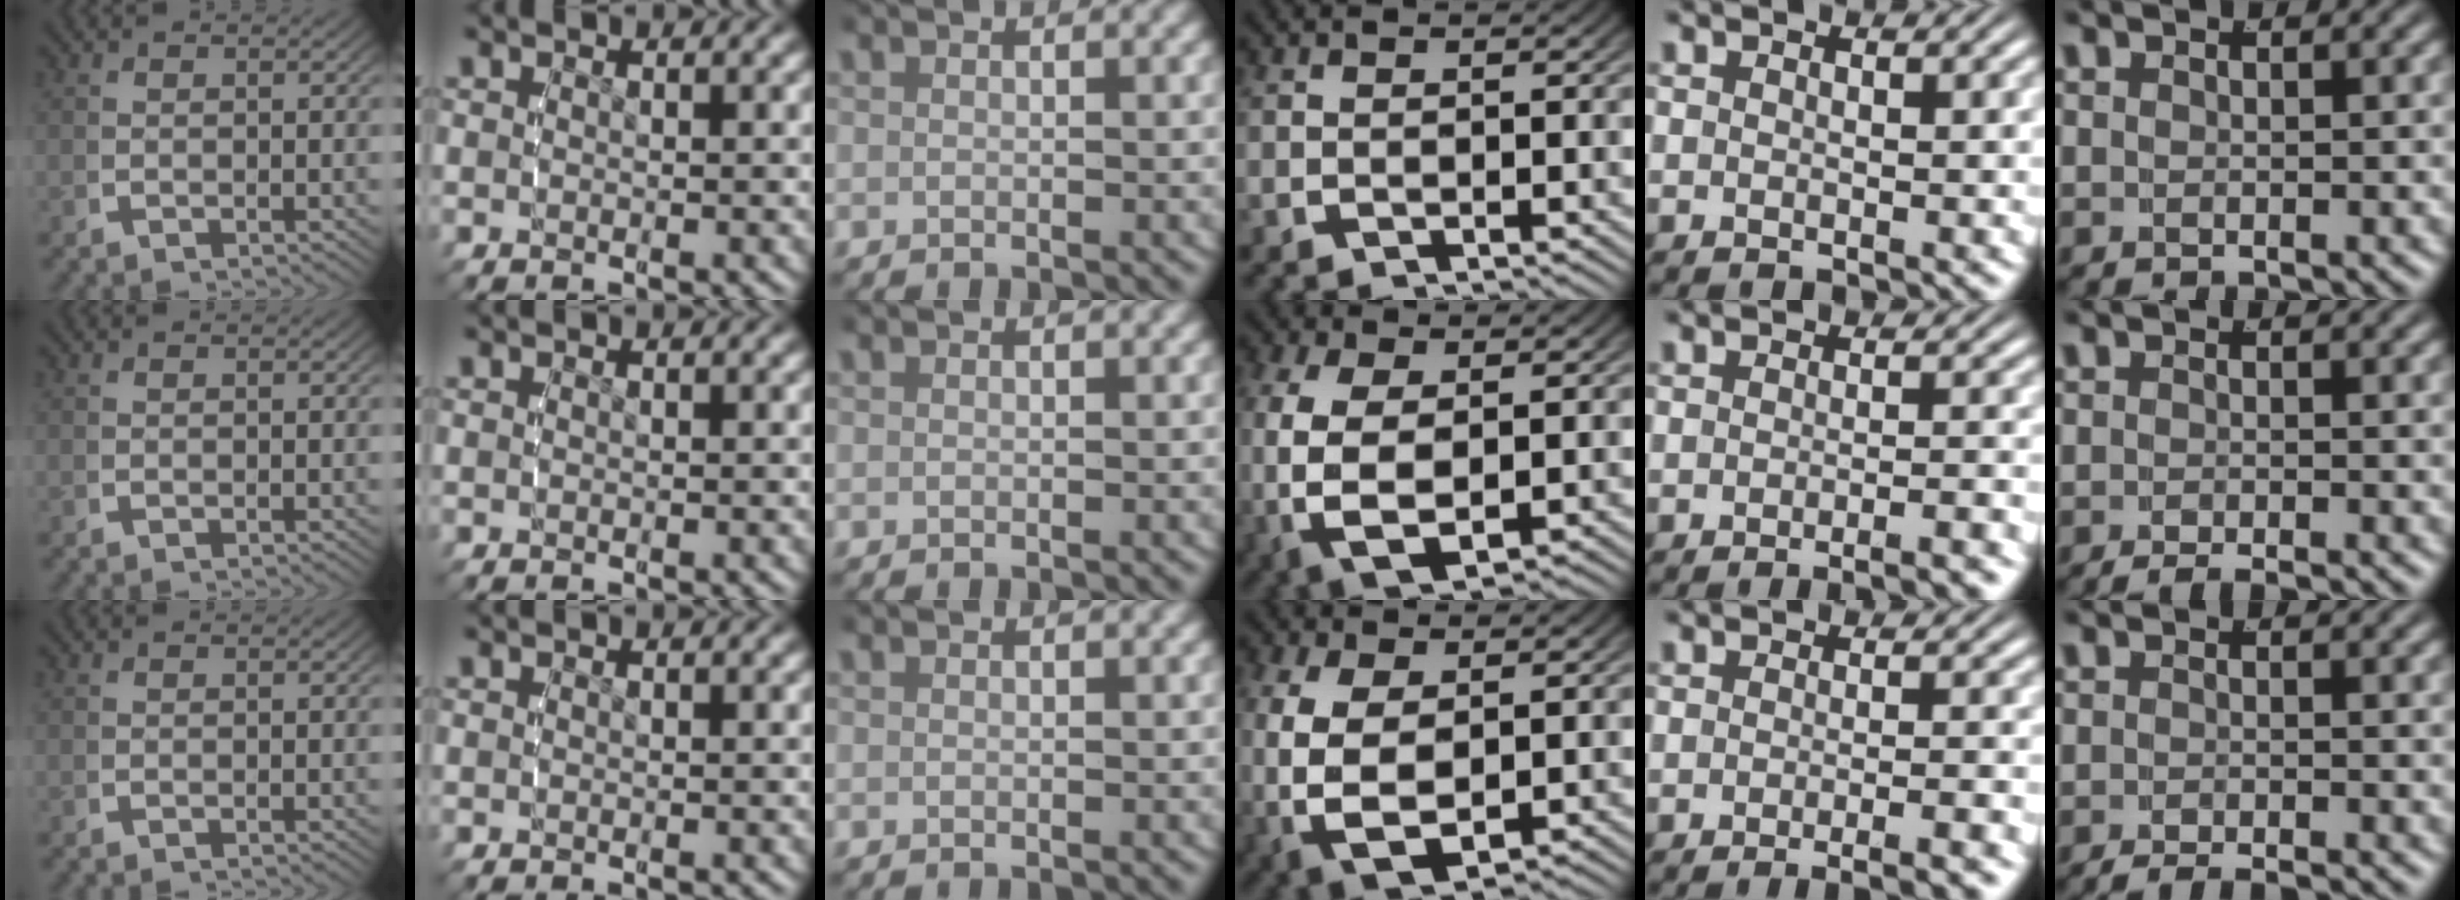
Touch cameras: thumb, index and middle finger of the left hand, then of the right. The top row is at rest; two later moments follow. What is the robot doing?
{"motion": "lift_and_place", "object": "bandage"}